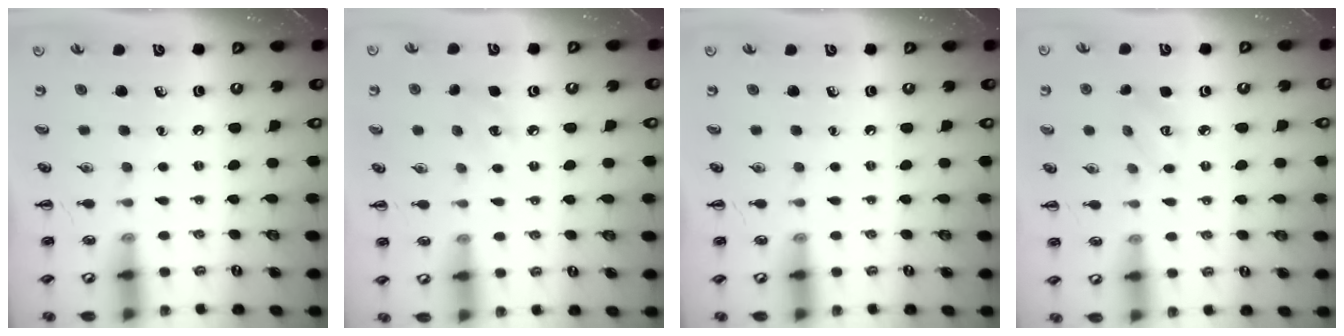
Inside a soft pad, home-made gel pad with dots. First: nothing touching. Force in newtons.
{"total": 6.4, "press": 6.1, "slide": 1.9}
{"total": 0.0}
{"total": 3.3, "press": 3.2, "slide": 0.9}